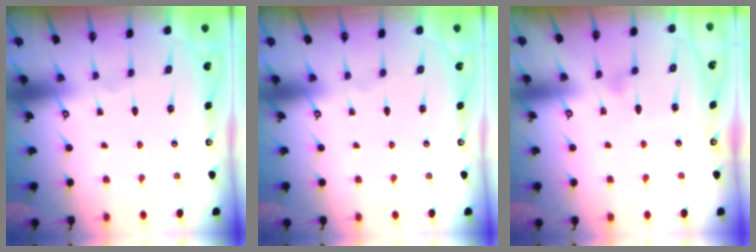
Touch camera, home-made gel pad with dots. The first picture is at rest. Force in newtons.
{"total": 0.0}
{"total": 7.7, "press": 7.7, "slide": 0.4}